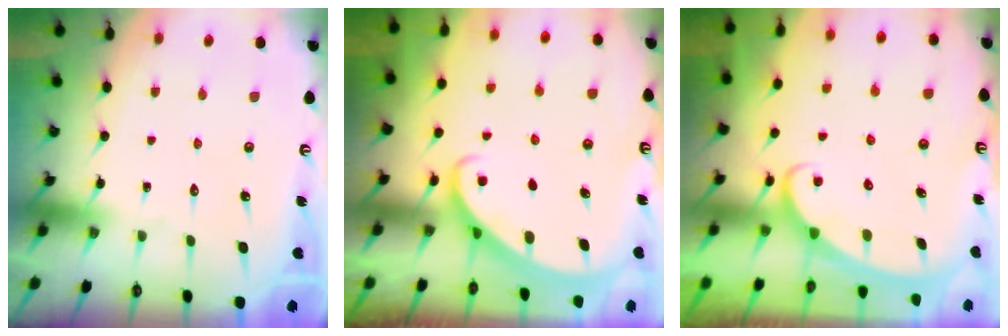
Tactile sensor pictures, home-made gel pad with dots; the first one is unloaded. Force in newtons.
{"total": 2.3, "press": 2.2, "slide": 0.2}
{"total": 2.5, "press": 2.4, "slide": 0.4}